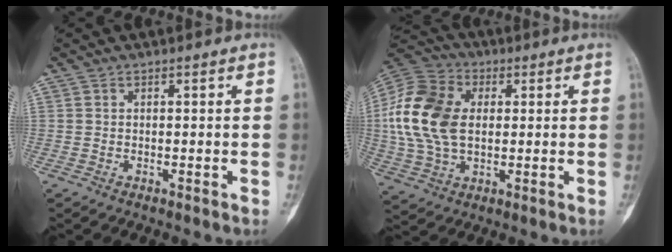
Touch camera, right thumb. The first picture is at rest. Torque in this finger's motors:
{"motor_torque": [0.95, 1.82, 1.11, -0.52, 0.42]}